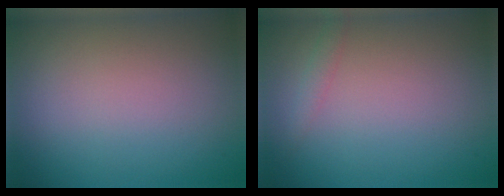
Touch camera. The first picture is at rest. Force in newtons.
{"total": 1.0, "press": 1.0, "slide": 0.0}